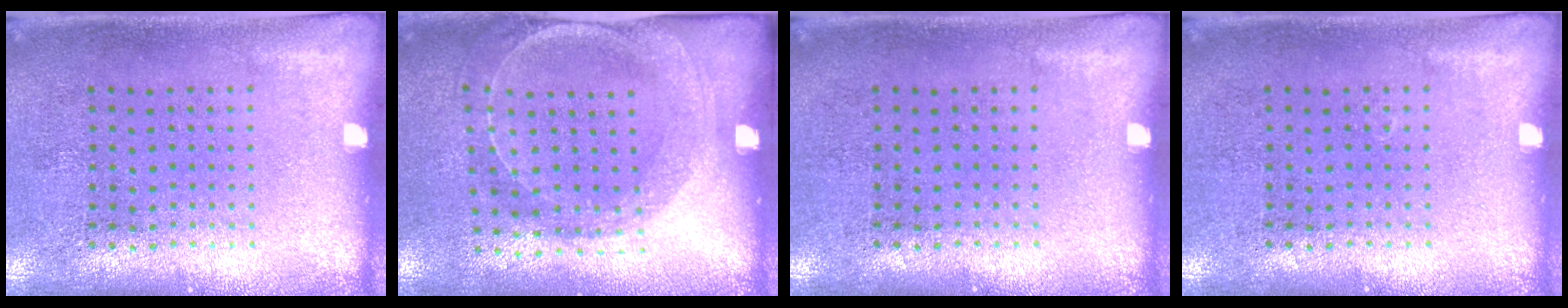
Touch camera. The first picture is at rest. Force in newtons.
{"total": 1.5, "press": 1.5, "slide": 0.4}
{"total": 0.0}
{"total": 0.0}